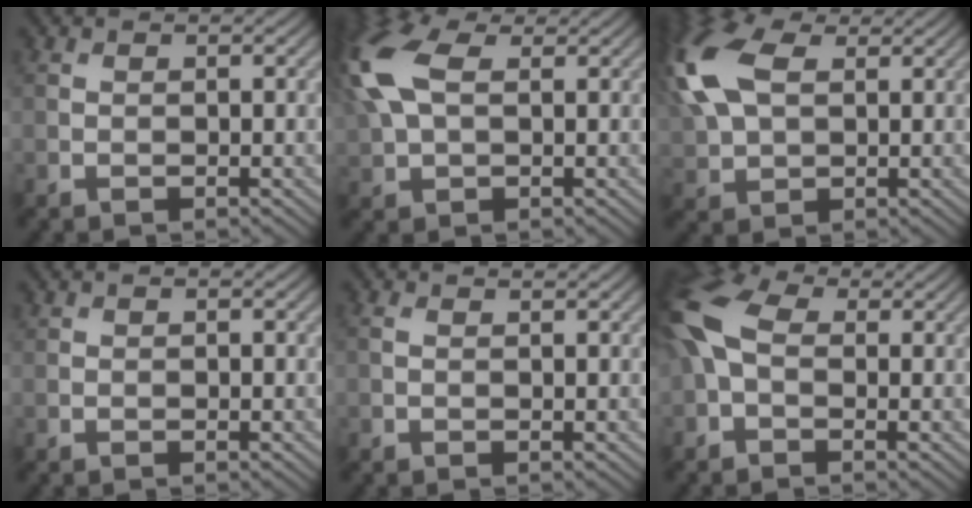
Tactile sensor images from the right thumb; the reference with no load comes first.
{"total": 11.7, "force": [3.4, 6.5, 9.0], "torque": [-0.253, 0.024, 0.057]}
{"total": 13.5, "force": [4.3, 7.9, 10.1], "torque": [-0.278, 0.030, 0.078]}
{"total": 0.0}
{"total": 1.6, "force": [0.9, 0.6, 1.2], "torque": [-0.031, 0.005, 0.010]}
{"total": 9.8, "force": [0.3, 5.9, 7.8], "torque": [-0.212, 0.016, -0.013]}